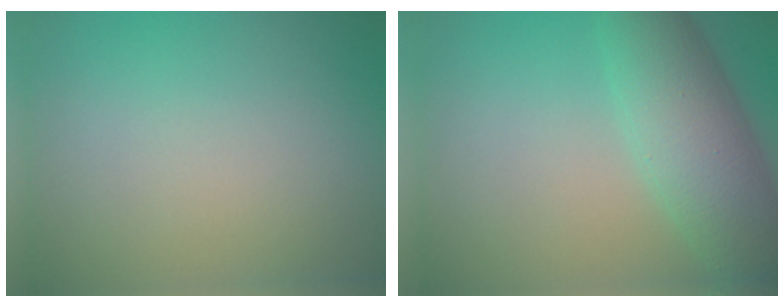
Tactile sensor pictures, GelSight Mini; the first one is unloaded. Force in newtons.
{"total": 6.9, "press": 6.9, "slide": 0.3}